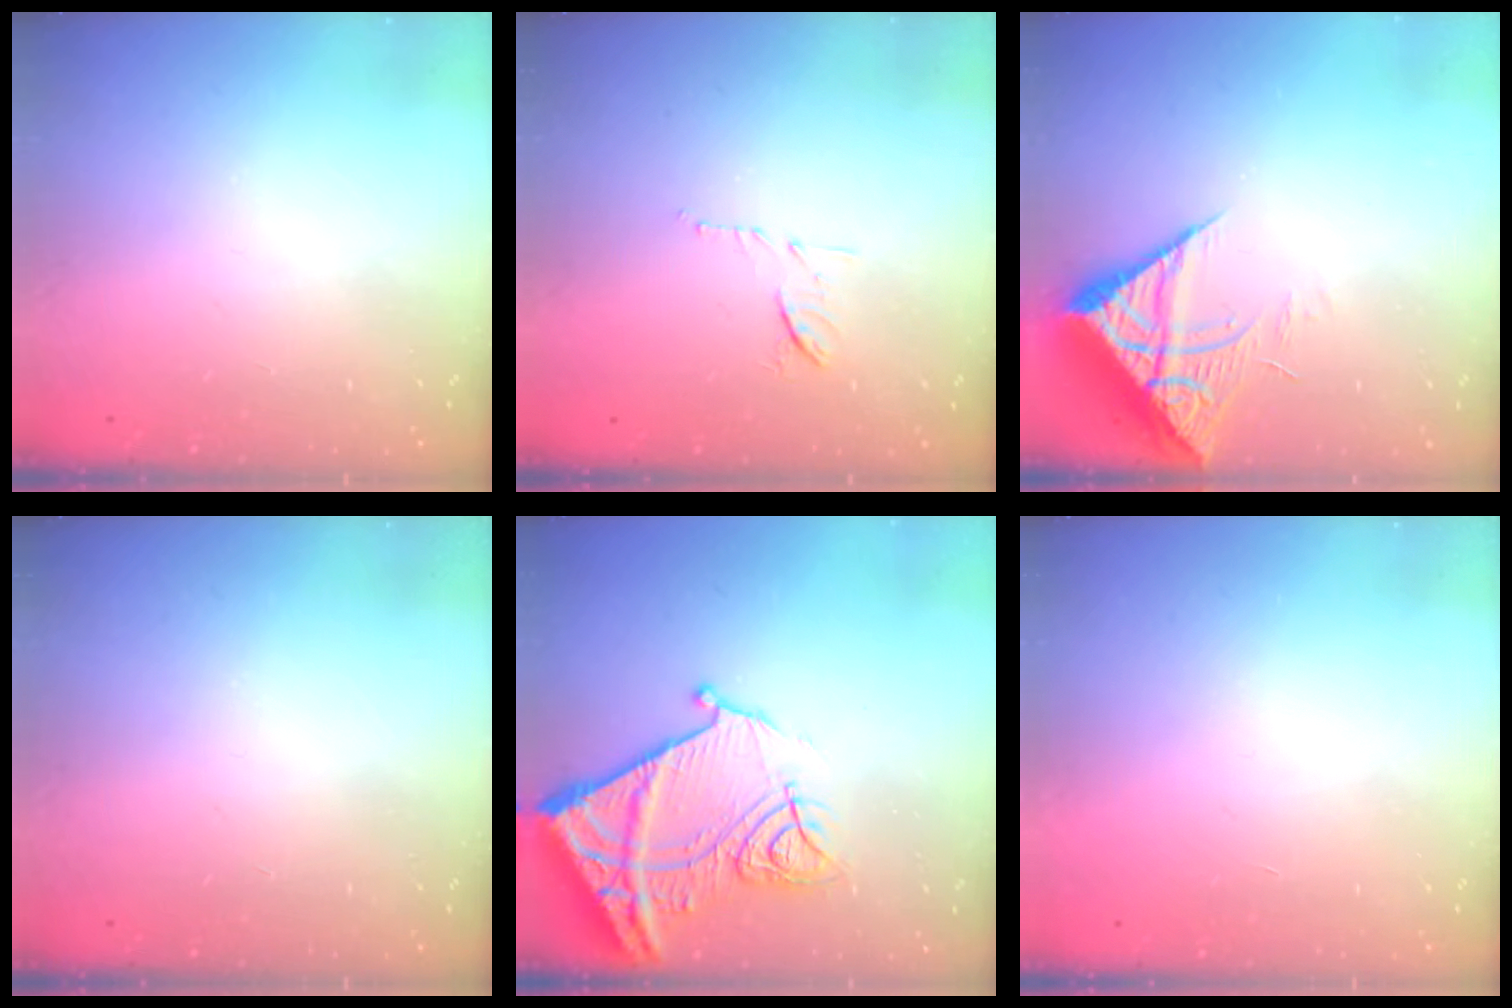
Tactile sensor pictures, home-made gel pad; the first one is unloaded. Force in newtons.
{"total": 7.8, "press": 7.8, "slide": 0.3}
{"total": 7.7, "press": 7.6, "slide": 0.8}
{"total": 0.0}
{"total": 18.1, "press": 18.0, "slide": 1.9}
{"total": 1.5, "press": 1.5, "slide": 0.1}